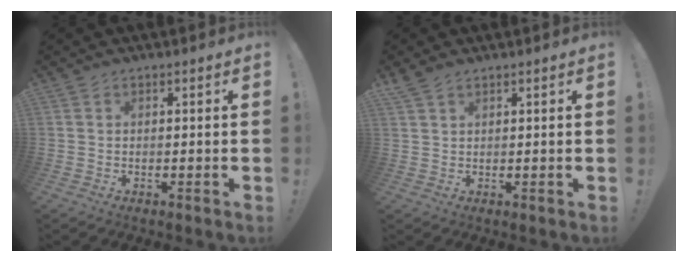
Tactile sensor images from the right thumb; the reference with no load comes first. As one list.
[{"total": 2.7, "force": [2.2, 1.0, 1.2], "torque": [-0.025, -0.009, 0.042]}]